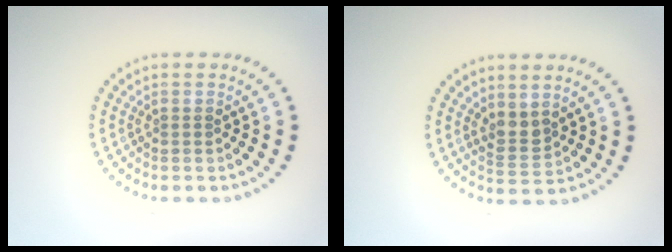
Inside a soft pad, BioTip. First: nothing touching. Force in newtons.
{"total": 2.1, "press": 1.8, "slide": 1.1}